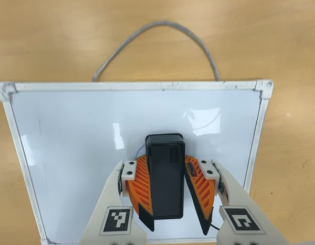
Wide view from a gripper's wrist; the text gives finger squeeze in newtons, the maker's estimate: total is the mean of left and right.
{"total": 12.5, "left": 14.6, "right": 10.4}